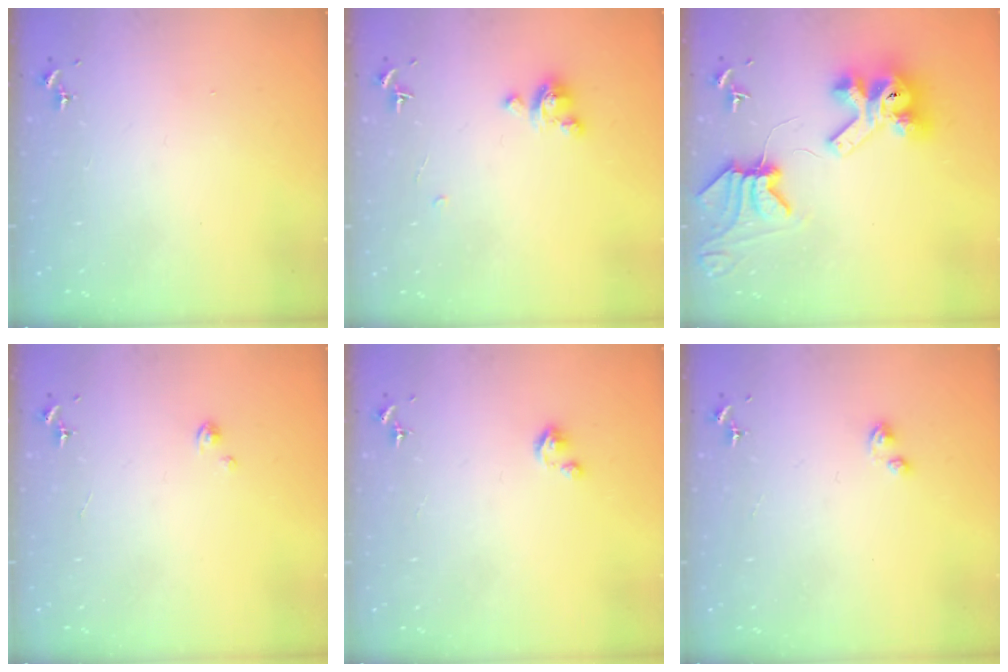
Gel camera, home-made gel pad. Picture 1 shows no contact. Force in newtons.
{"total": 4.8, "press": 4.7, "slide": 0.3}
{"total": 12.2, "press": 12.1, "slide": 1.5}
{"total": 1.0, "press": 1.0, "slide": 0.1}
{"total": 3.0, "press": 2.9, "slide": 0.2}
{"total": 2.6, "press": 2.6, "slide": 0.2}